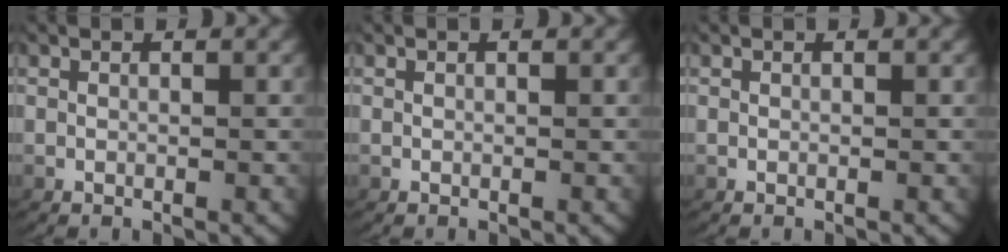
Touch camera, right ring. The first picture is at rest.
{"total": 0.0}
{"total": 0.0}